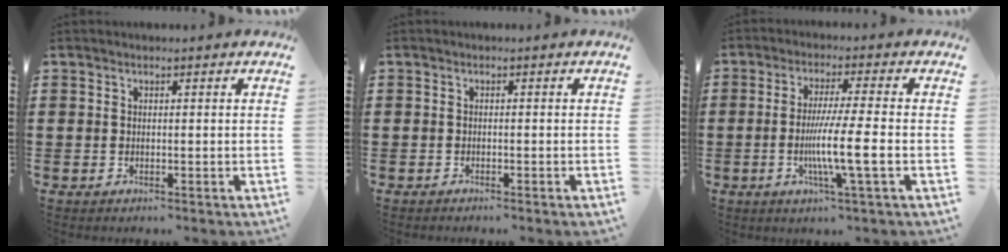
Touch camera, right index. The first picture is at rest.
{"total": 0.7, "force": [-0.7, -0.1, 0.2], "torque": [-0.005, -0.003, -0.014]}
{"total": 8.6, "force": [-2.0, 0.1, 8.3], "torque": [-0.153, -0.015, -0.039]}